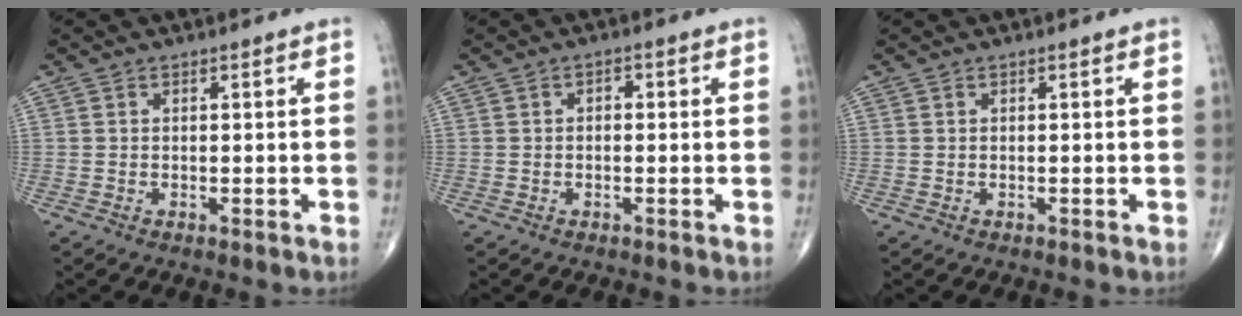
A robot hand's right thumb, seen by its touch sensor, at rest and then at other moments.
{"total": 1.3, "force": [0.1, 0.9, 1.0], "torque": [-0.006, 0.006, -0.003]}
{"total": 0.0}